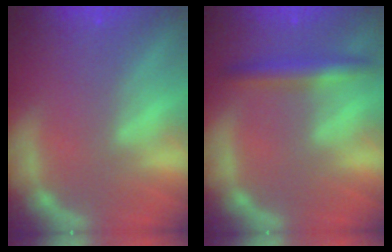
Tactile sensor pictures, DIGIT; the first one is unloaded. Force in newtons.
{"total": 3.5}